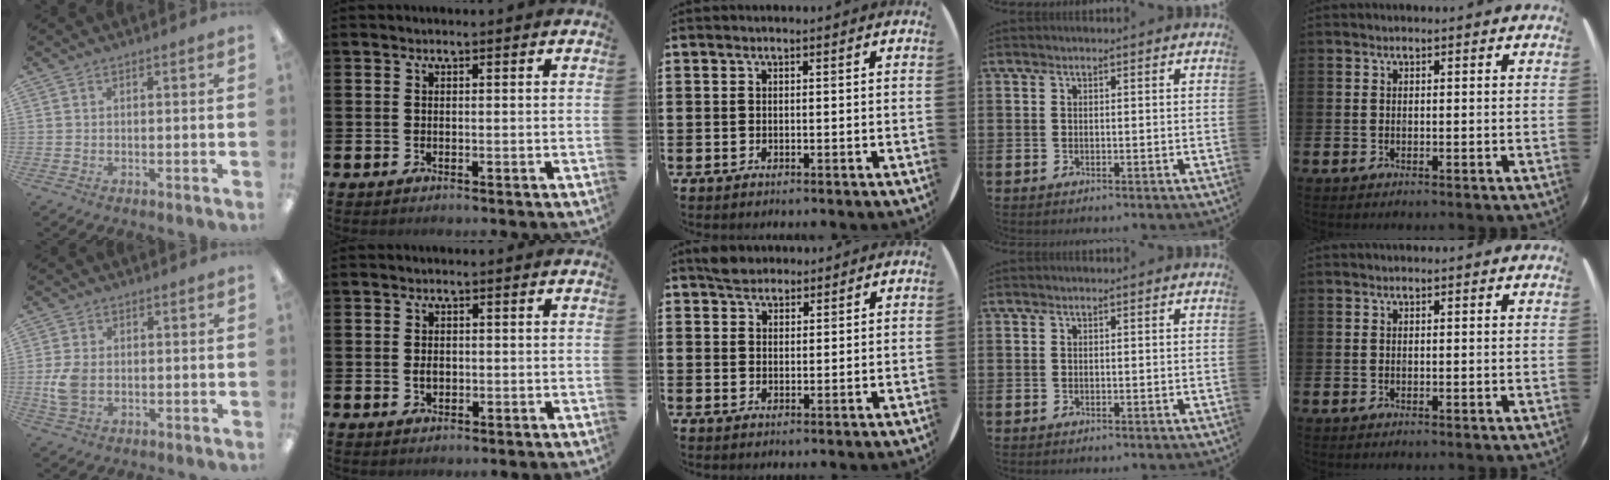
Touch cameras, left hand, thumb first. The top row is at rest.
{"thumb": {"total": 6.2, "force": [-0.6, 4.2, 4.5], "torque": [-0.094, -0.003, -0.014]}, "index": {"total": 1.6, "force": [0.0, 1.1, 1.1], "torque": [-0.008, 0.002, -0.005]}, "middle": {"total": 2.6, "force": [2.4, 1.1, 0.1], "torque": [0.000, 0.004, 0.045]}}